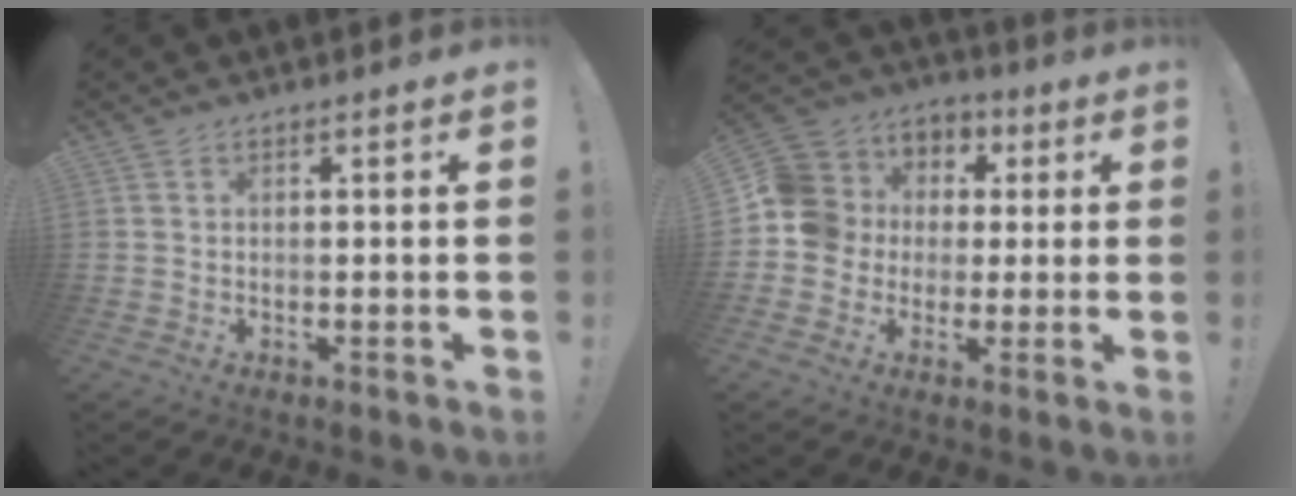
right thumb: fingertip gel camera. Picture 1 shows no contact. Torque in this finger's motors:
{"motor_torque": [0.69, 0.80, 0.40, -0.03, 0.03]}